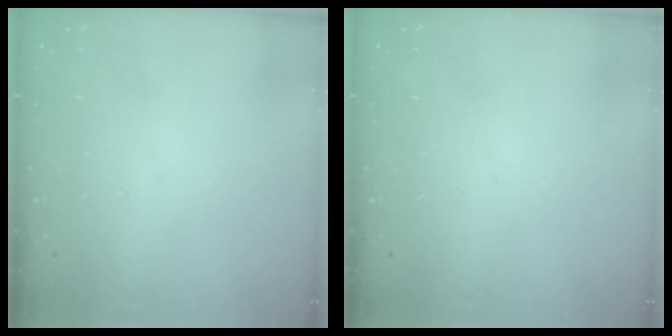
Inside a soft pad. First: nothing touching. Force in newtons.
{"total": 0.0}